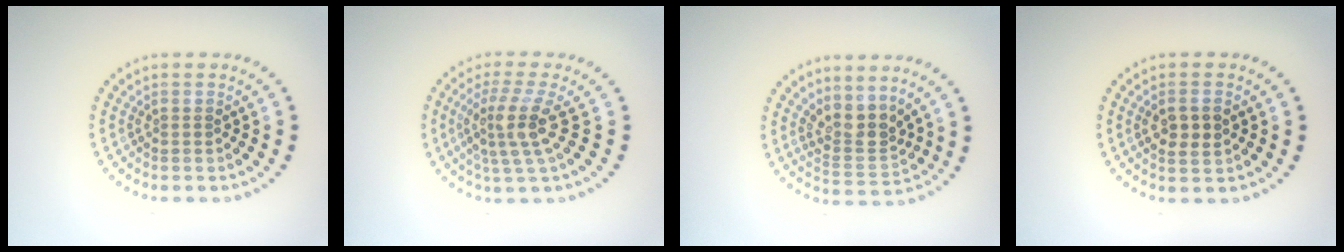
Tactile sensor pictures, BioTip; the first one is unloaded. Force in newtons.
{"total": 3.9, "press": 2.8, "slide": 2.7}
{"total": 3.2, "press": 2.5, "slide": 2.0}
{"total": 2.5, "press": 2.5, "slide": 0.5}